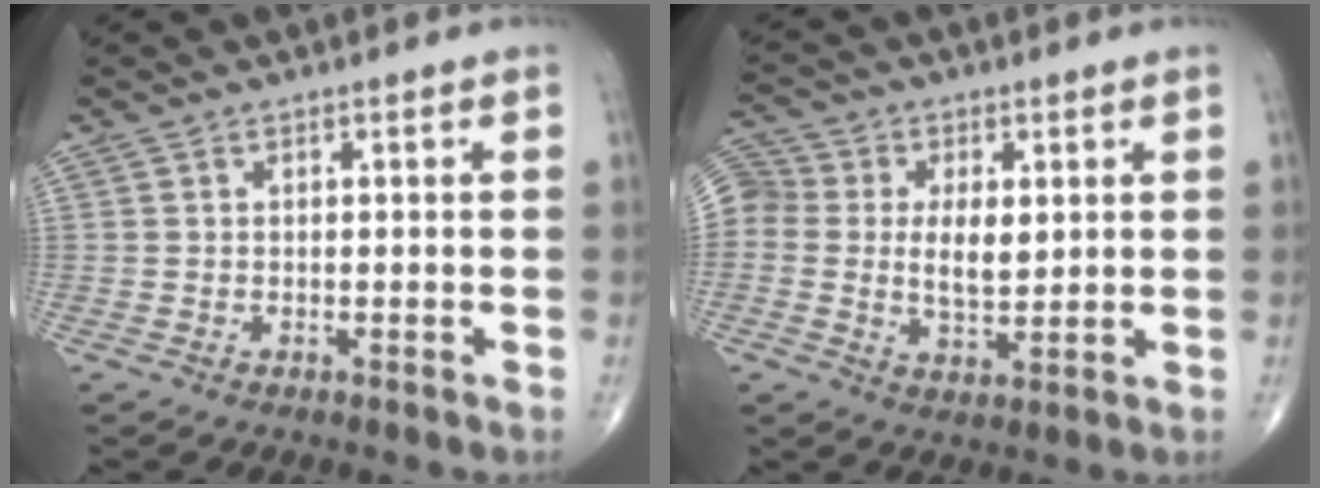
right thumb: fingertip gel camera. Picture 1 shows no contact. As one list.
[{"total": 14.9, "force": [1.8, 10.5, 10.4], "torque": [-0.204, 0.003, 0.032]}]